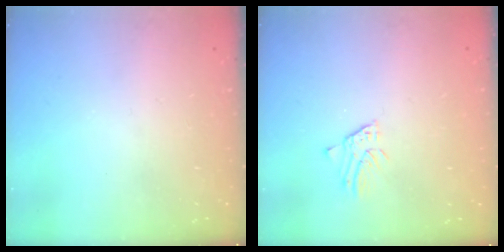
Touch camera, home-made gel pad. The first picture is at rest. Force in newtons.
{"total": 1.3, "press": 1.3, "slide": 0.1}